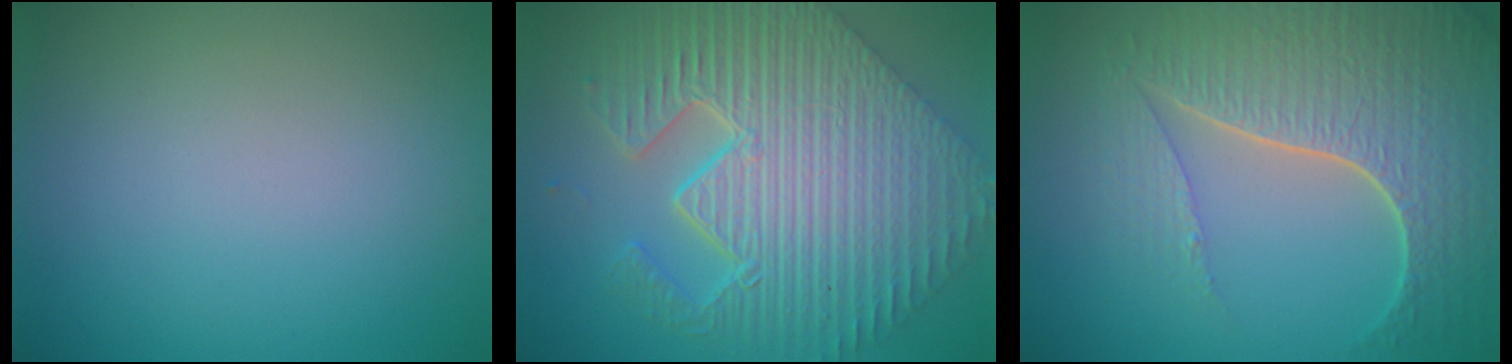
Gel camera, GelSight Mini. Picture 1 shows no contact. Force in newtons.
{"total": 11.5, "press": 7.7, "slide": 8.4}
{"total": 7.7, "press": 5.6, "slide": 5.3}